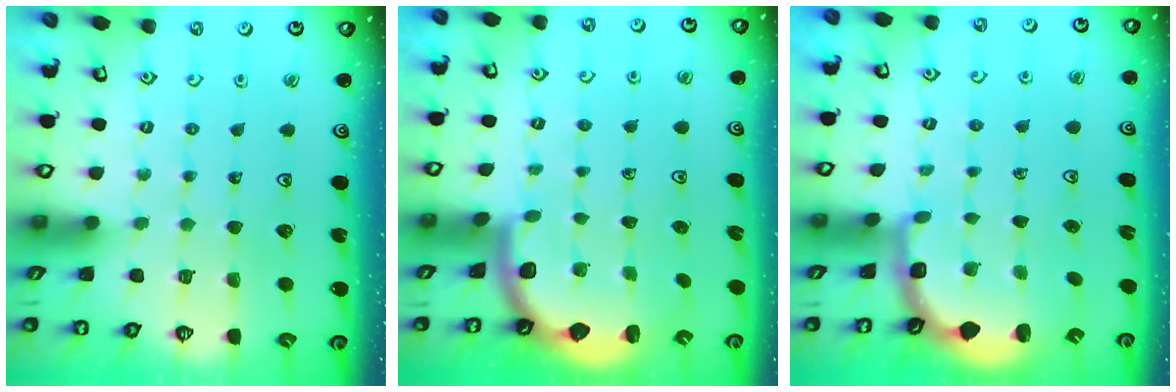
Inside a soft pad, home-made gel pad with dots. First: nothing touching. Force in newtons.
{"total": 1.7, "press": 1.7, "slide": 0.2}
{"total": 2.9, "press": 2.0, "slide": 2.1}